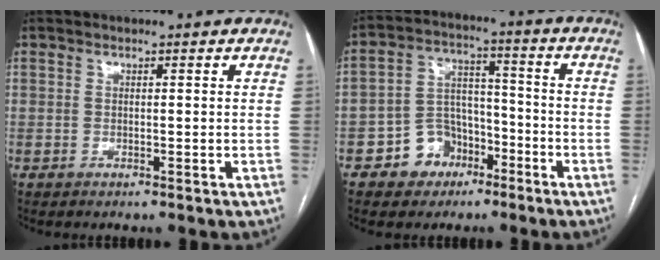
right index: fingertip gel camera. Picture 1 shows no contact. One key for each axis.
{"total": 8.3, "fx": -4.5, "fy": 6.4, "fz": 2.6, "tx": -0.048, "ty": 0.023, "tz": -0.073}